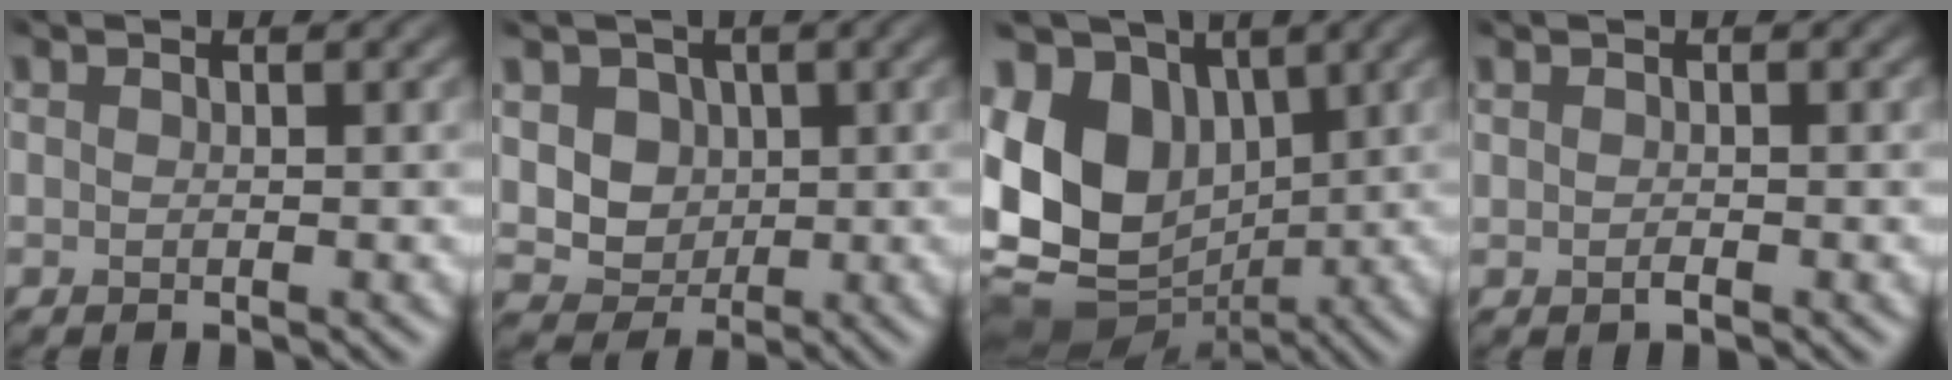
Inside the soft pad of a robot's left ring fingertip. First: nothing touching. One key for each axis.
{"total": 5.7, "fx": 0.4, "fy": 4.9, "fz": 2.8, "tx": -0.056, "ty": 0.000, "tz": 0.005}
{"total": 13.5, "fx": -0.6, "fy": 10.6, "fz": 8.4, "tx": -0.195, "ty": -0.011, "tz": 0.008}
{"total": 0.5, "fx": -0.1, "fy": 0.2, "fz": 0.5, "tx": -0.011, "ty": -0.004, "tz": 0.001}